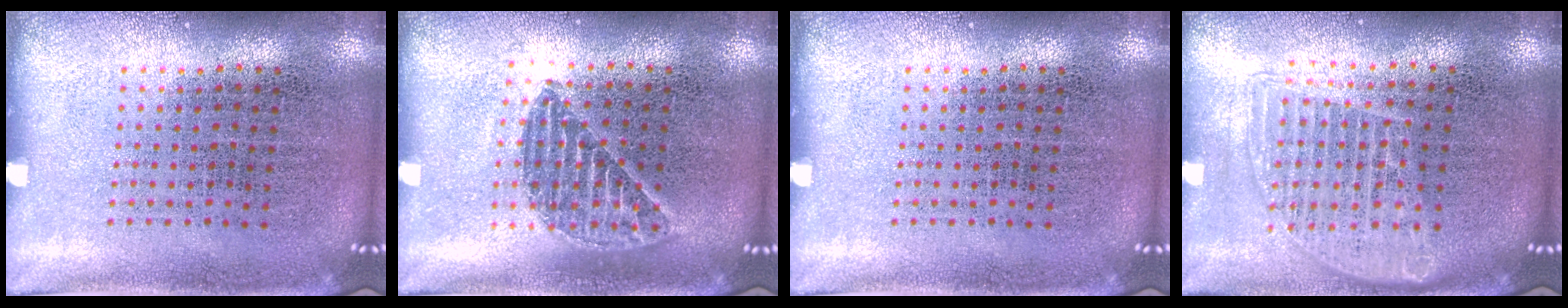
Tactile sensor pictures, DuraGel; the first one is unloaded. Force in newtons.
{"total": 1.2, "press": 1.1, "slide": 0.4}
{"total": 0.0}
{"total": 1.6, "press": 1.4, "slide": 0.7}